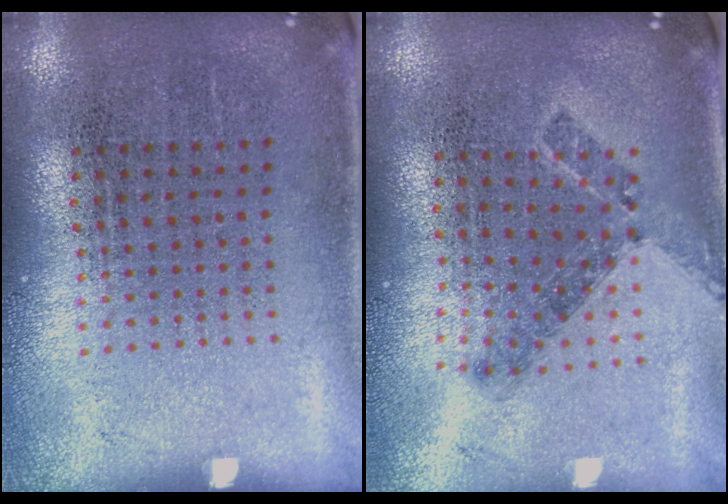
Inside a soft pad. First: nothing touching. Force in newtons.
{"total": 0.7, "press": 0.7, "slide": 0.3}